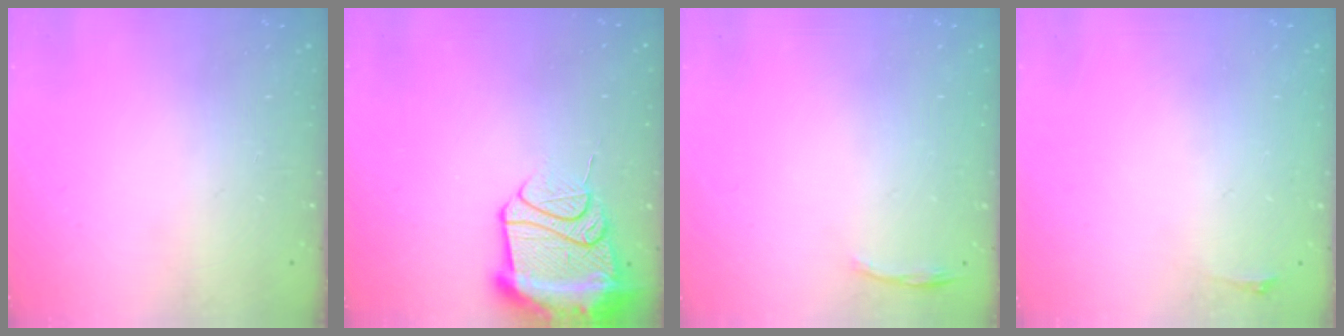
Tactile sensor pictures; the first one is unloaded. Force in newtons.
{"total": 15.3, "press": 15.2, "slide": 1.8}
{"total": 3.6, "press": 3.5, "slide": 0.7}
{"total": 2.8, "press": 2.1, "slide": 1.9}